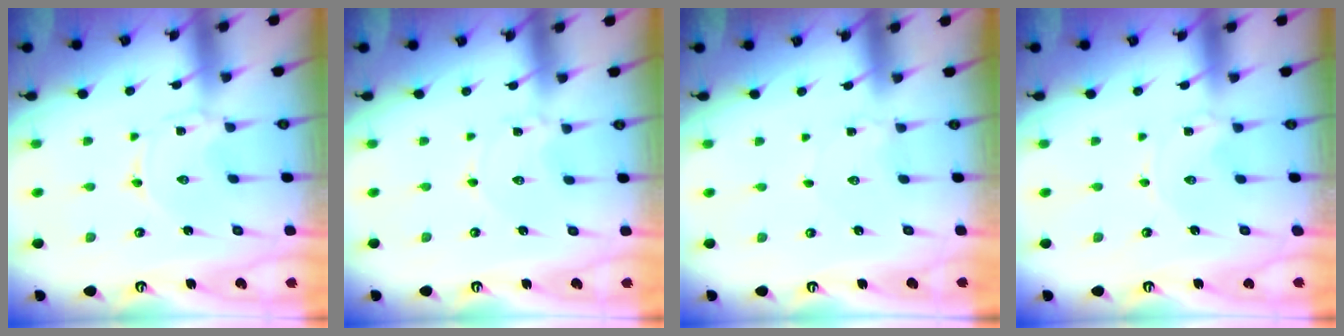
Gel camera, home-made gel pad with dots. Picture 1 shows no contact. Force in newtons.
{"total": 1.4, "press": 1.4, "slide": 0.1}
{"total": 2.2, "press": 2.2, "slide": 0.2}
{"total": 1.1, "press": 1.1, "slide": 0.2}